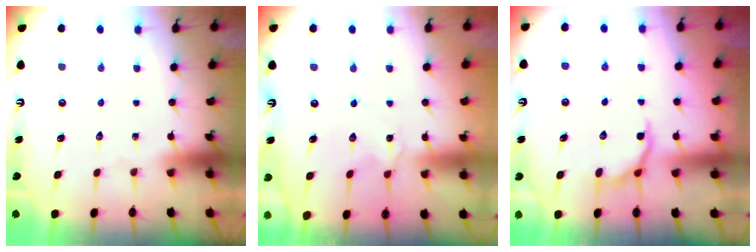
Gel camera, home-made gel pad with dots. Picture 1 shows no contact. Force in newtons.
{"total": 0.7, "press": 0.6, "slide": 0.3}
{"total": 6.4, "press": 6.0, "slide": 2.4}